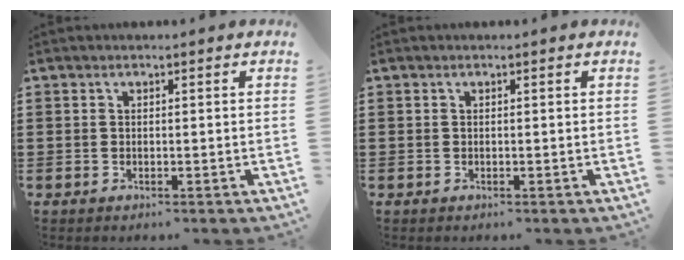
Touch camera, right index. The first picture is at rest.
{"total": 0.0}